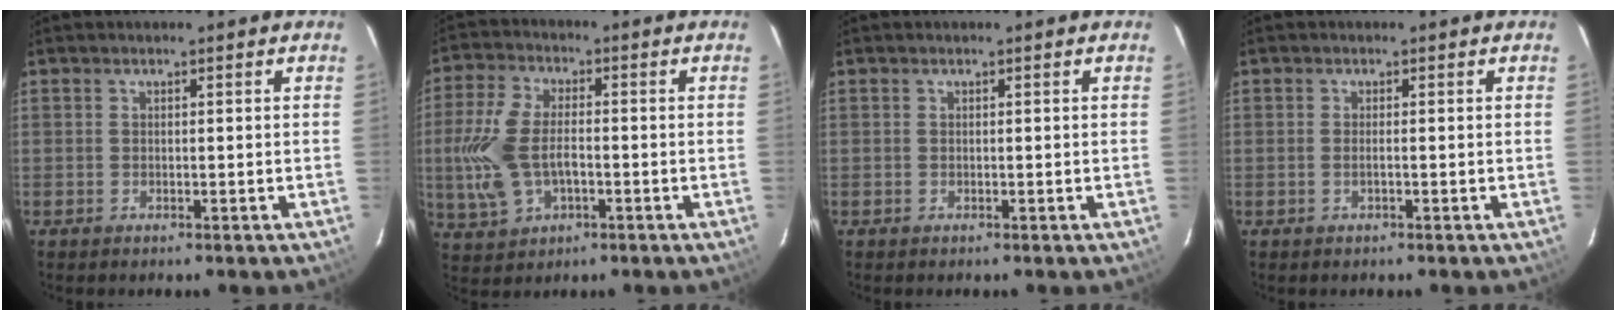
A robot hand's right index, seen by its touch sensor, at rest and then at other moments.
{"total": 11.6, "force": [-1.7, 6.7, 9.3], "torque": [-0.211, 0.005, -0.028]}
{"total": 0.0}
{"total": 0.9, "force": [-0.4, -0.1, 0.8], "torque": [-0.016, 0.002, -0.007]}